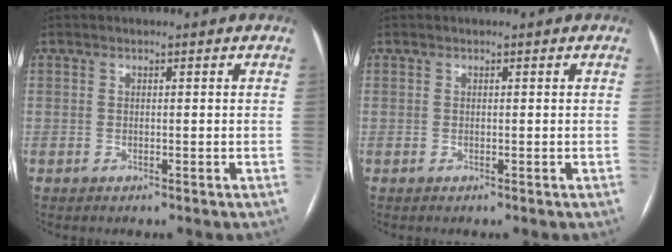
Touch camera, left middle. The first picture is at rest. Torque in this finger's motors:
{"motor_torque": [-0.01, 0.02, 0.01, 0.00]}